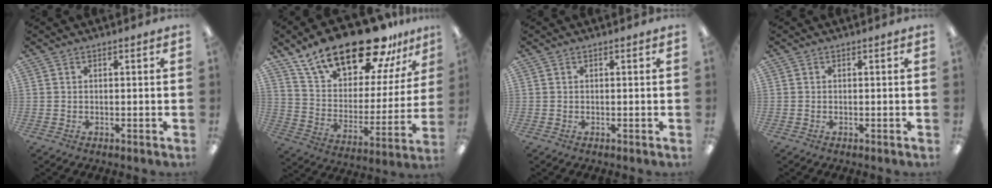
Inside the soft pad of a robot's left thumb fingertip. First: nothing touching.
{"total": 23.3, "force": [17.8, 9.2, 12.0], "torque": [-0.206, -0.116, 0.309]}
{"total": 0.0}
{"total": 0.0}